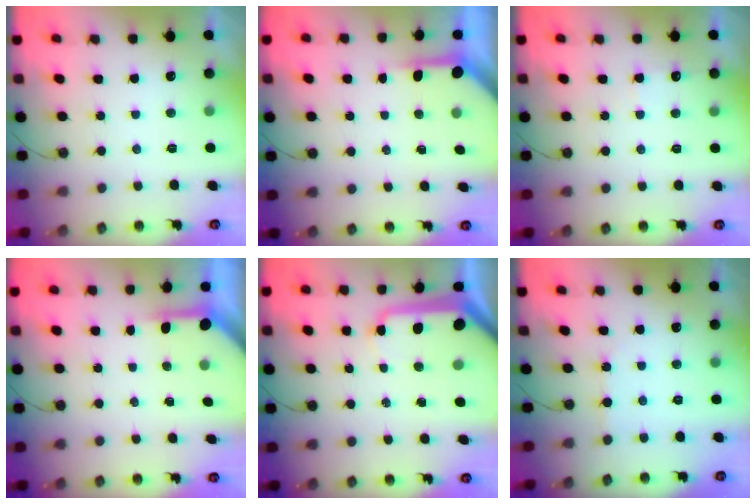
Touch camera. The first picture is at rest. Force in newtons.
{"total": 3.9, "press": 3.8, "slide": 0.3}
{"total": 5.3, "press": 5.3, "slide": 0.7}
{"total": 3.8, "press": 3.8, "slide": 0.4}
{"total": 14.6, "press": 14.5, "slide": 1.5}
{"total": 2.3, "press": 2.3, "slide": 0.4}